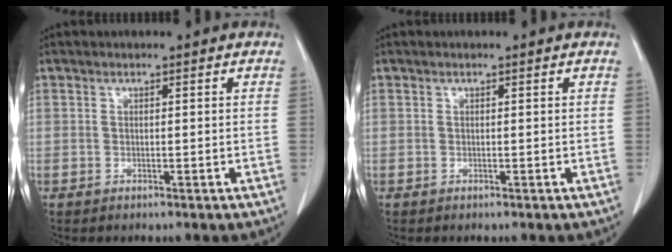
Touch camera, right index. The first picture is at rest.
{"total": 0.0}